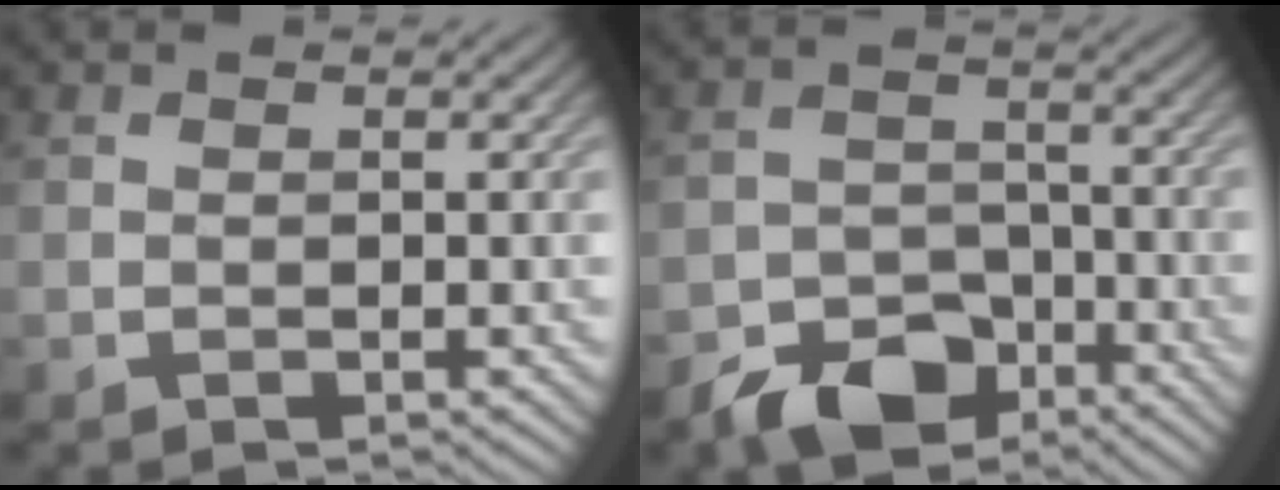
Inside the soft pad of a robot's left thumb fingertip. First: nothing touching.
{"total": 7.5, "force": [-5.1, 4.5, 3.2], "torque": [-0.055, -0.005, -0.098]}